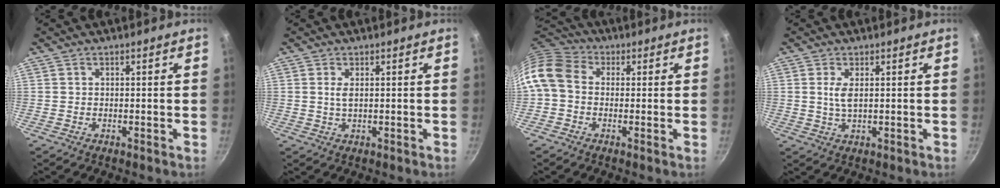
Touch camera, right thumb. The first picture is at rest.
{"total": 1.8, "force": [0.4, 0.7, 1.6], "torque": [-0.034, -0.003, 0.010]}
{"total": 10.1, "force": [-0.2, 7.8, 6.4], "torque": [-0.126, 0.030, -0.022]}
{"total": 3.1, "force": [0.7, 1.1, 2.8], "torque": [-0.058, -0.006, 0.015]}